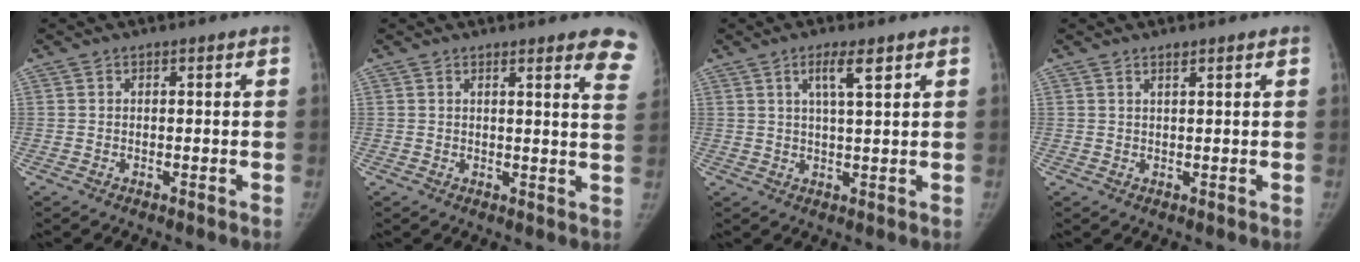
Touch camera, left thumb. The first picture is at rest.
{"total": 8.1, "force": [6.3, 1.1, 5.0], "torque": [-0.034, -0.029, 0.047]}
{"total": 4.8, "force": [2.5, 0.7, 4.0], "torque": [-0.072, -0.011, 0.047]}
{"total": 1.1, "force": [0.9, 0.1, 0.7], "torque": [-0.010, -0.005, 0.017]}